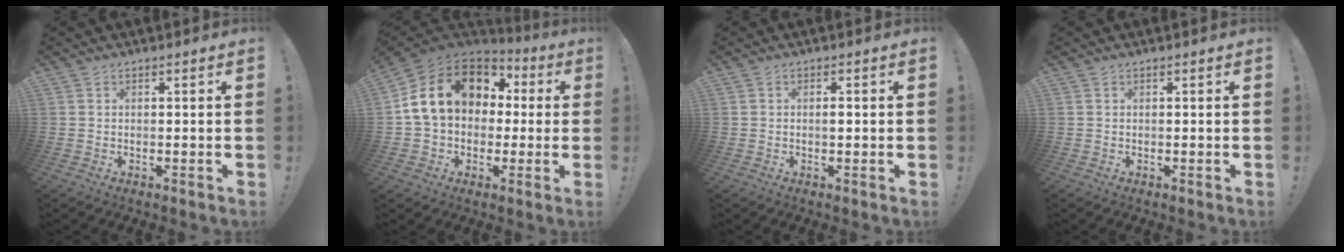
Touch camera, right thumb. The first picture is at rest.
{"total": 18.5, "force": [4.7, 13.3, 12.0], "torque": [-0.204, 0.000, 0.094]}
{"total": 1.0, "force": [-0.2, 0.2, 1.0], "torque": [-0.015, 0.000, -0.006]}
{"total": 0.0}